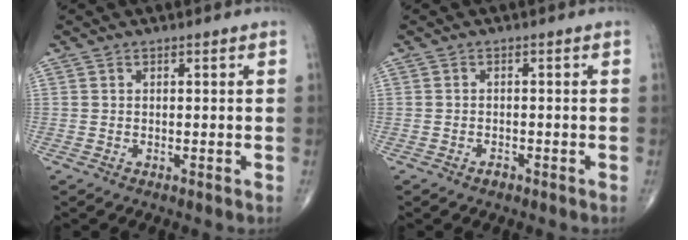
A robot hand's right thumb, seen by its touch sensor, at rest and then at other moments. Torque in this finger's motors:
{"motor_torque": [0.03, 0.00, 0.01, 0.07, -0.01]}